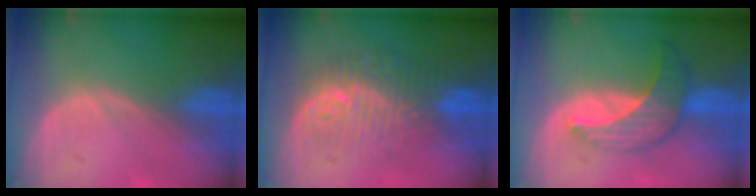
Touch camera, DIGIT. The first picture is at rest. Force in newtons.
{"total": 9.2, "press": 9.0, "slide": 1.8}
{"total": 7.2, "press": 6.4, "slide": 3.2}